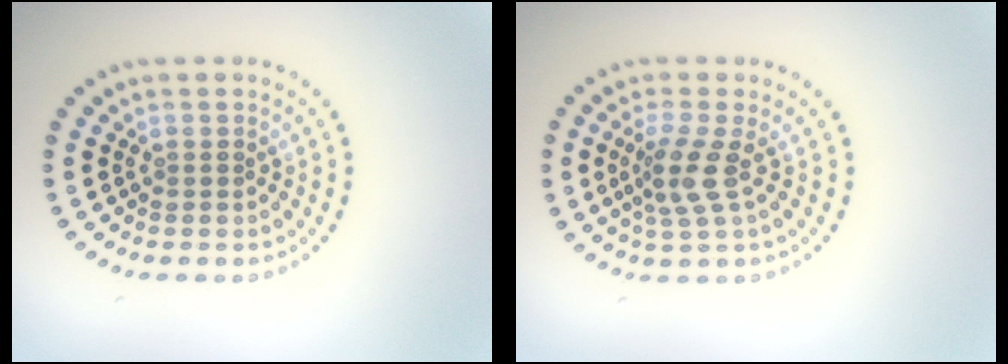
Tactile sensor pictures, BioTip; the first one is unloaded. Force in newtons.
{"total": 2.9, "press": 2.2, "slide": 1.8}